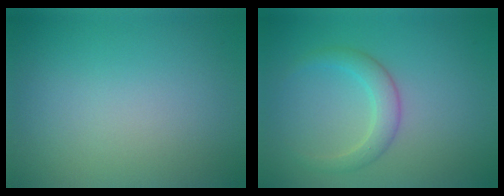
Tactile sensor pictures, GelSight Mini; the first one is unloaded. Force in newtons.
{"total": 2.5, "press": 2.5, "slide": 0.2}